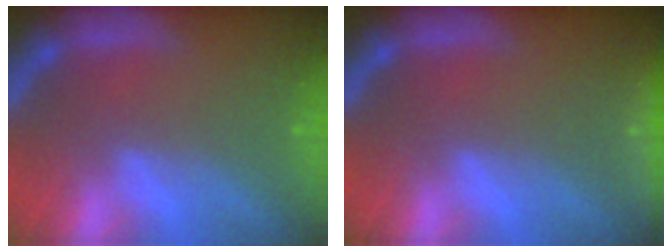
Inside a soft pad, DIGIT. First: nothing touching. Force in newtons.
{"total": 5.0}